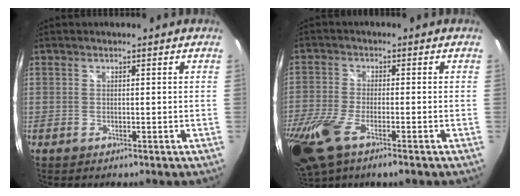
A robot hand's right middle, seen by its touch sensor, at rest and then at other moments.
{"total": 15.8, "force": [-8.8, 5.5, 11.9], "torque": [-0.283, -0.061, -0.167]}